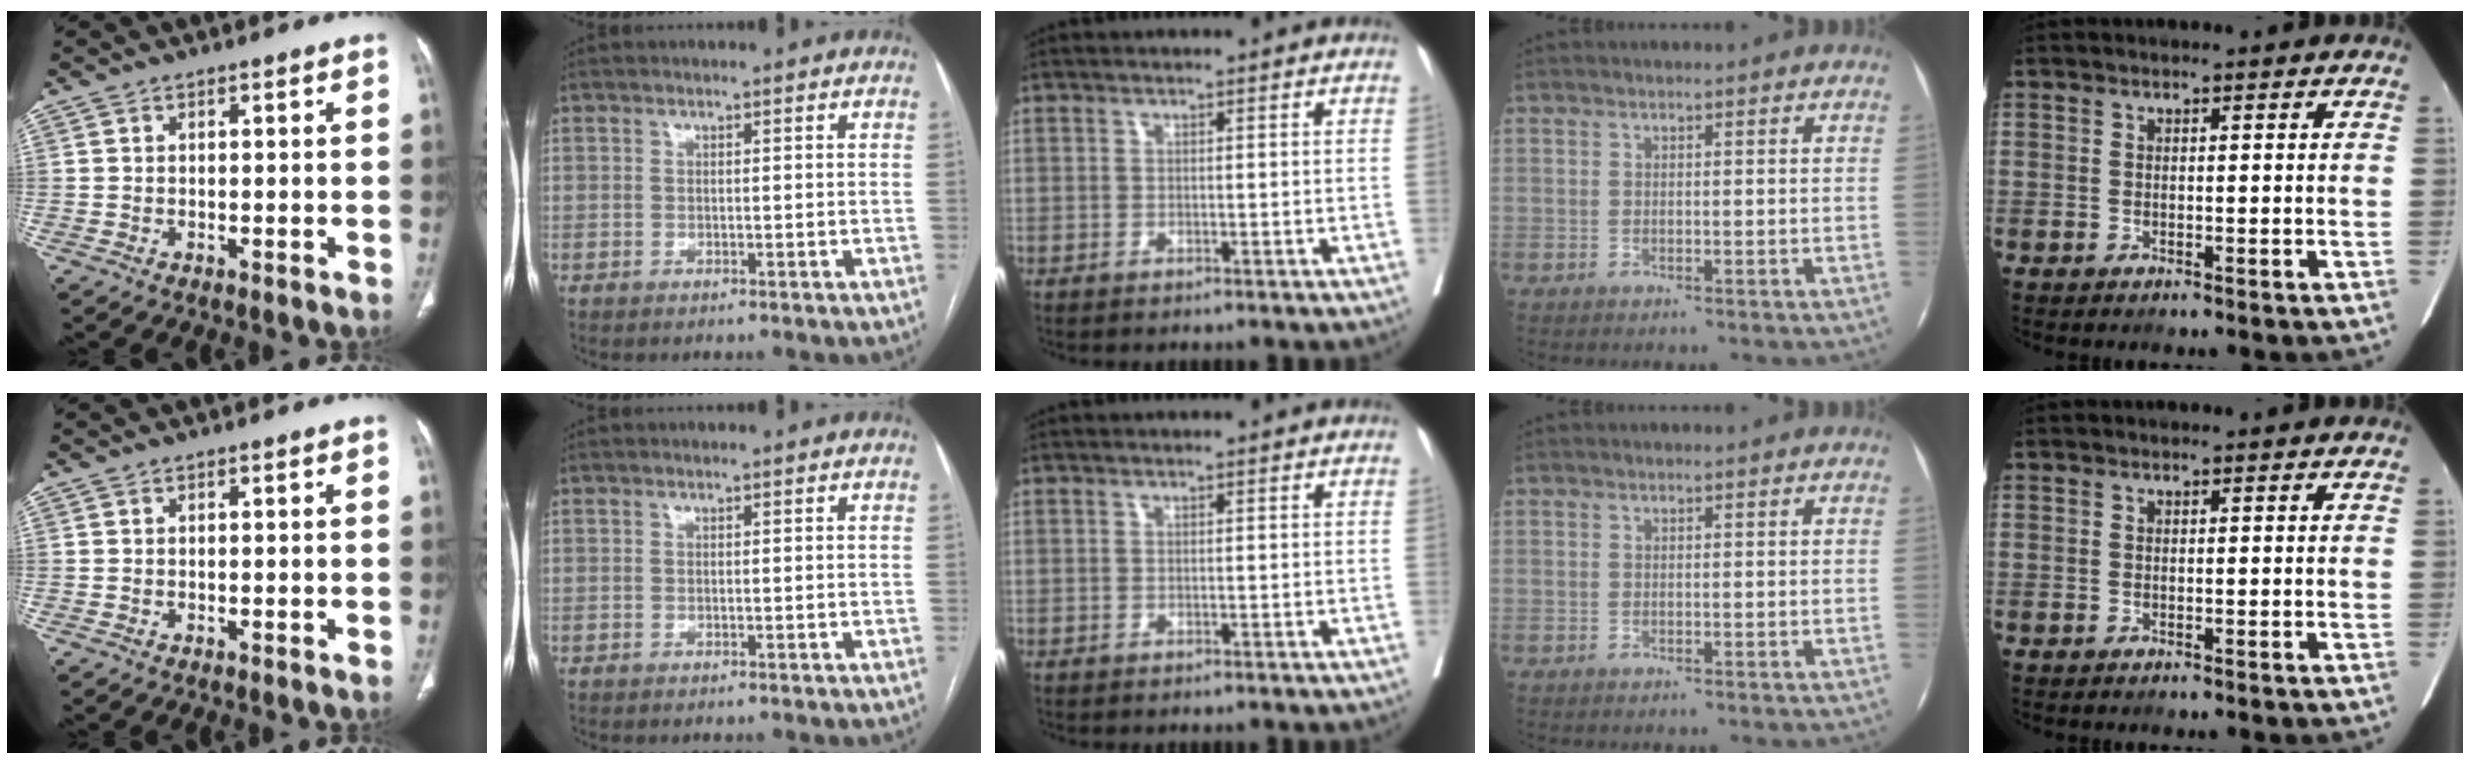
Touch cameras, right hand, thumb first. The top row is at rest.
{}